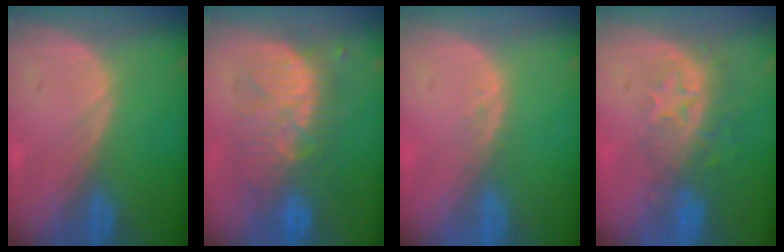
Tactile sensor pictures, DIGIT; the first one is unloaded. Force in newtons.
{"total": 8.8, "press": 8.8, "slide": 0.2}
{"total": 1.0, "press": 1.0, "slide": 0.2}
{"total": 8.5, "press": 7.3, "slide": 4.4}